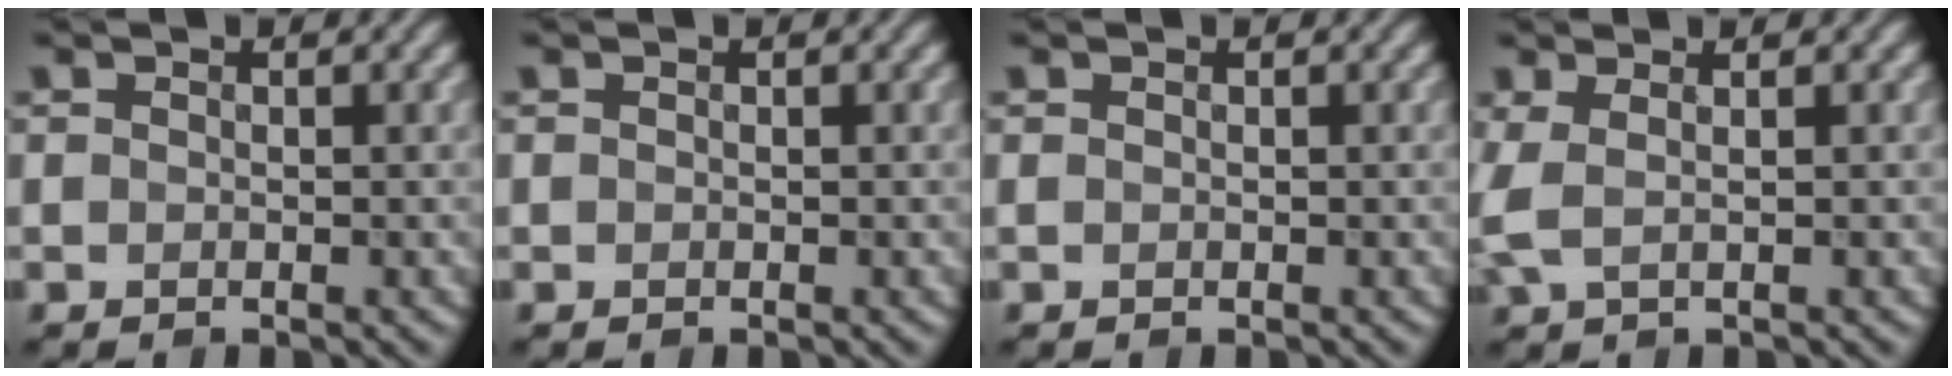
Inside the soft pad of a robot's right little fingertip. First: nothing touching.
{"total": 0.0}
{"total": 0.0}
{"total": 2.4, "force": [0.5, 0.8, 2.2], "torque": [-0.050, 0.007, 0.003]}